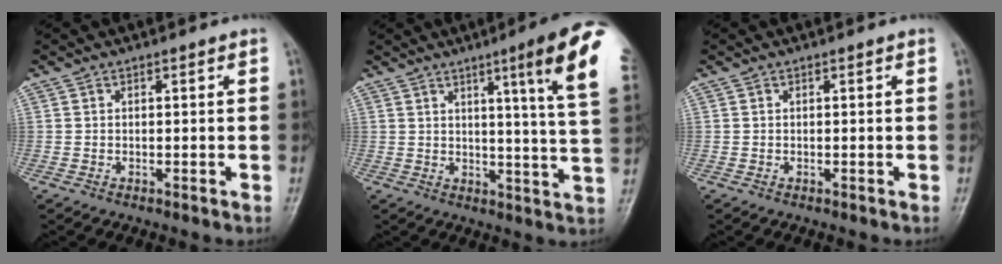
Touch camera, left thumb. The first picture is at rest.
{"total": 14.6, "force": [6.6, 0.4, 13.0], "torque": [-0.163, -0.034, 0.078]}
{"total": 0.0}